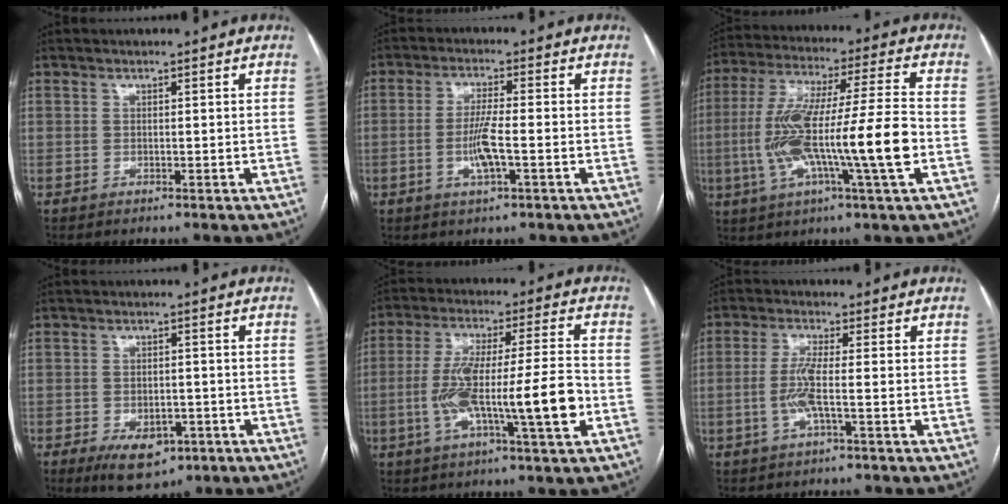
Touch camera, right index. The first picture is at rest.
{"total": 5.6, "force": [-1.4, 0.6, 5.4], "torque": [-0.111, -0.005, -0.025]}
{"total": 18.6, "force": [-3.4, 0.5, 18.3], "torque": [-0.347, 0.004, -0.063]}
{"total": 7.5, "force": [-3.9, 4.0, 4.9], "torque": [-0.075, -0.004, -0.051]}
{"total": 15.5, "force": [-3.5, 1.1, 15.0], "torque": [-0.273, 0.007, -0.060]}
{"total": 4.8, "force": [-1.1, 0.1, 4.7], "torque": [-0.105, -0.002, -0.023]}